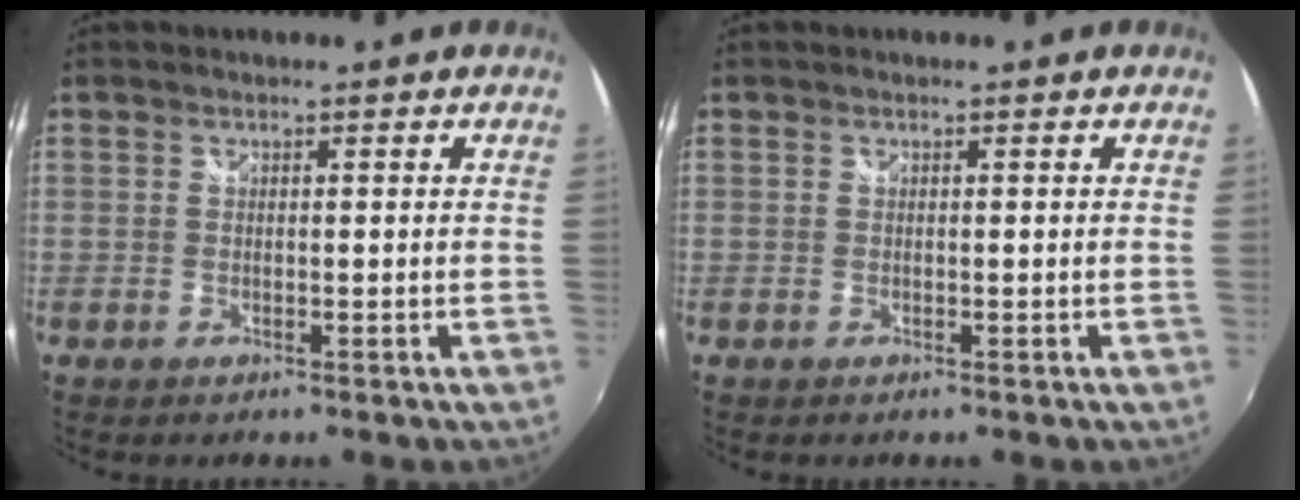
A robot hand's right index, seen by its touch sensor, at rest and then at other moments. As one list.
[{"total": 0.0}]